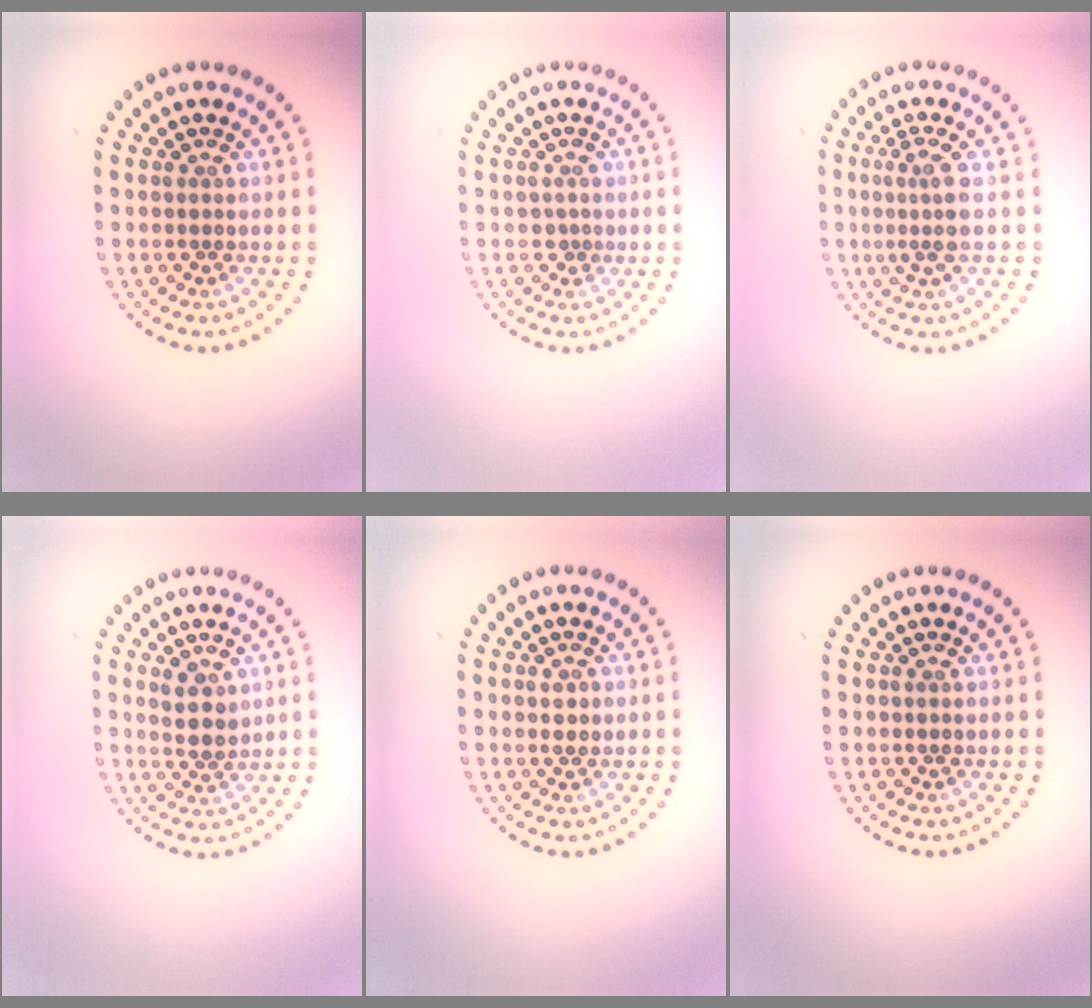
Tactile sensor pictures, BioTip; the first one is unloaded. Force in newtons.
{"total": 1.1, "press": 0.8, "slide": 0.7}
{"total": 2.4, "press": 1.9, "slide": 1.5}
{"total": 2.4, "press": 2.3, "slide": 0.9}
{"total": 0.9, "press": 0.9, "slide": 0.1}
{"total": 0.0}